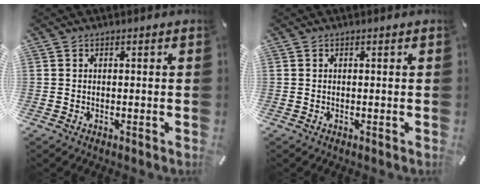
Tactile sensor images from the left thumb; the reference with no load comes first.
{"total": 0.0}